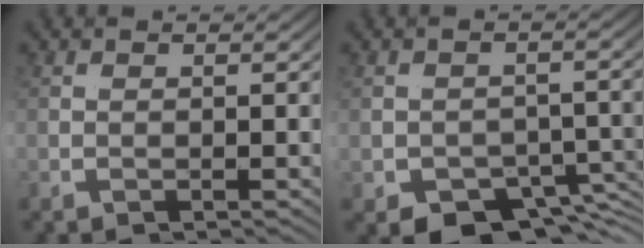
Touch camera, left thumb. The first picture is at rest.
{"total": 5.1, "force": [-1.9, 3.8, 2.9], "torque": [-0.049, -0.024, -0.027]}